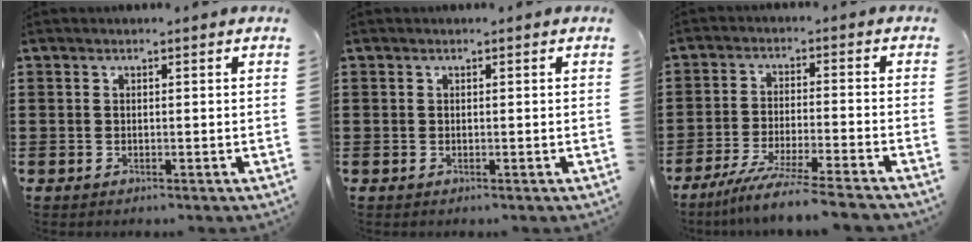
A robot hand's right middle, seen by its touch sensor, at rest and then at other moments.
{"total": 0.0}
{"total": 6.6, "force": [-5.8, -0.6, 3.0], "torque": [-0.064, -0.020, -0.113]}